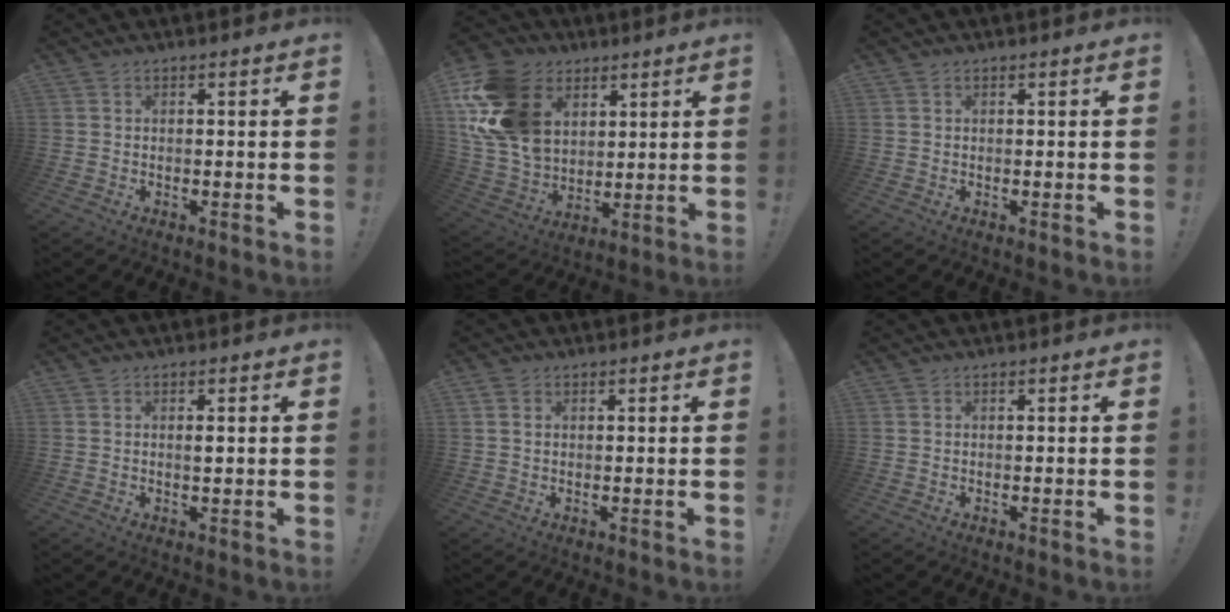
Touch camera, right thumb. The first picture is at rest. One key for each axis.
{"total": 22.6, "fx": 7.8, "fy": 16.8, "fz": 13.1, "tx": -0.259, "ty": -0.033, "tz": 0.158}
{"total": 0.0}
{"total": 1.0, "fx": 0.0, "fy": 0.2, "fz": 1.0, "tx": -0.009, "ty": -0.004, "tz": -0.002}
{"total": 1.6, "fx": 0.7, "fy": 1.2, "fz": 0.8, "tx": -0.011, "ty": 0.003, "tz": 0.012}
{"total": 0.0}